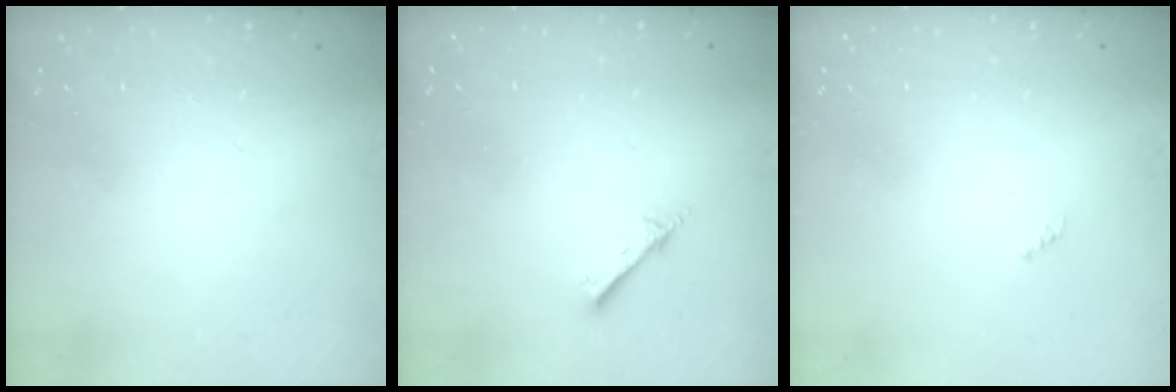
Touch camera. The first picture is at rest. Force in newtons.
{"total": 2.0, "press": 2.0, "slide": 0.2}
{"total": 0.0}